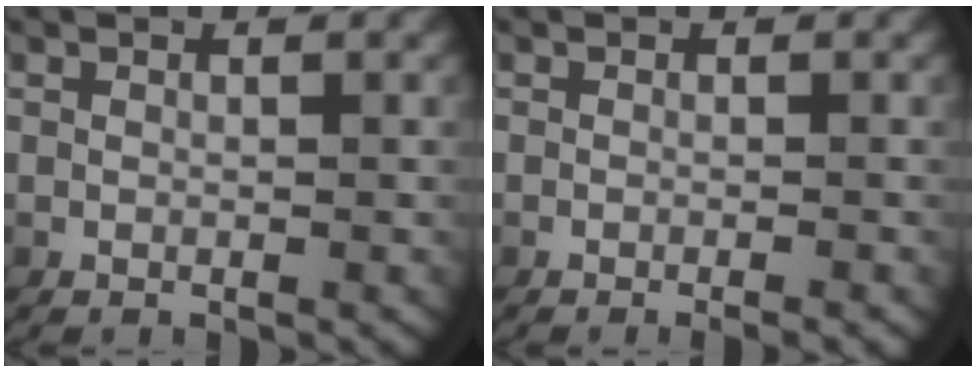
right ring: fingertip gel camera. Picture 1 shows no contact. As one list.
[{"total": 1.5, "force": [-1.2, 0.2, 0.9], "torque": [0.000, 0.006, -0.021]}]